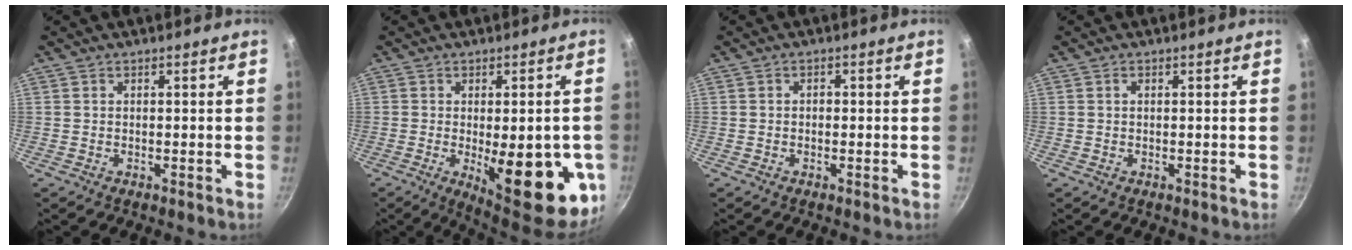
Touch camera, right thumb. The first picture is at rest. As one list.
[{"total": 20.1, "force": [-4.8, 7.3, 18.0], "torque": [-0.195, -0.015, -0.048]}, {"total": 1.0, "force": [-0.2, 0.8, 0.7], "torque": [-0.011, 0.006, -0.004]}, {"total": 0.6, "force": [0.1, 0.3, 0.5], "torque": [-0.009, 0.003, 0.001]}]